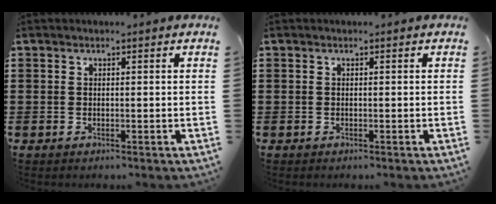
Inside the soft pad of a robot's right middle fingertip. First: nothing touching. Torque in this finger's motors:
{"motor_torque": [0.05, -0.02, -0.05, 0.02]}